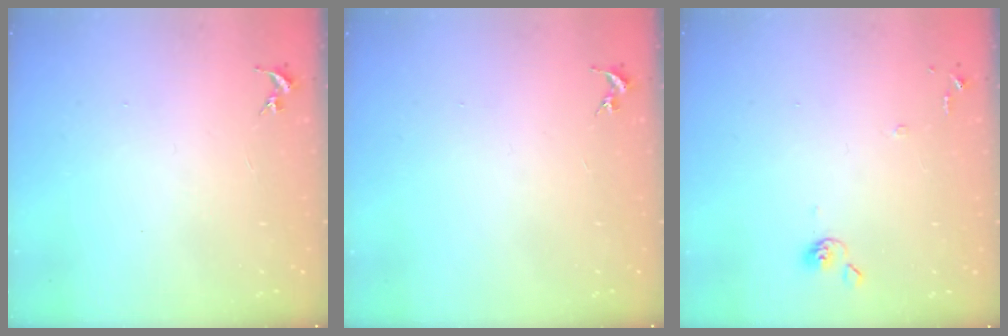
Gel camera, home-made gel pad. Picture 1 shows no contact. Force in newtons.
{"total": 0.0}
{"total": 6.6, "press": 6.6, "slide": 0.6}